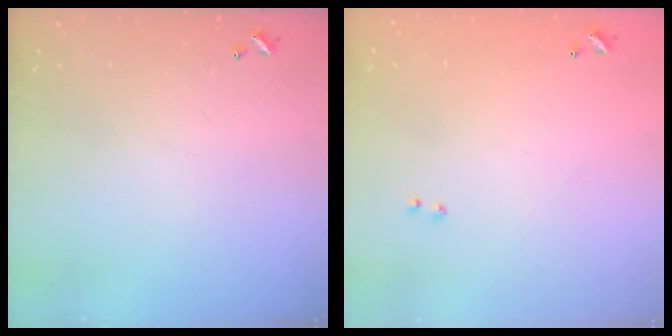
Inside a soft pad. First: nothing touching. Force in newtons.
{"total": 8.2, "press": 8.2, "slide": 0.5}